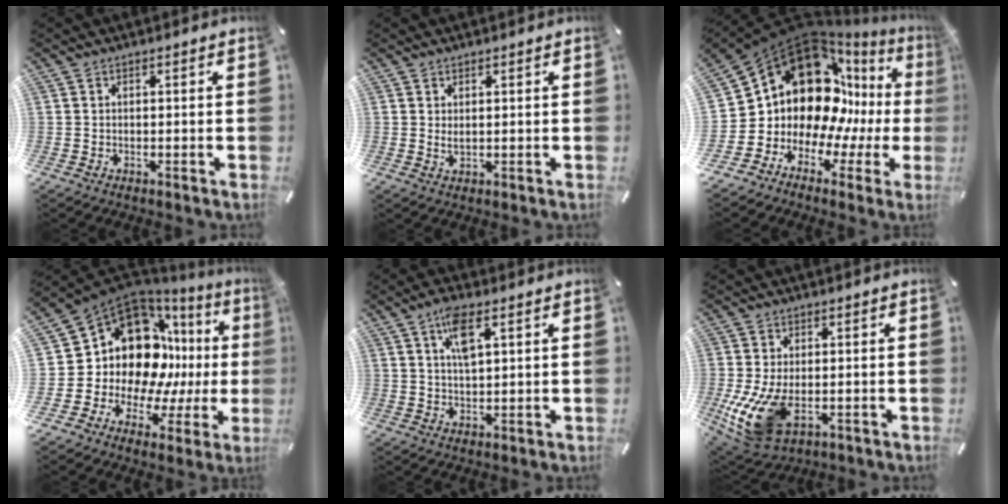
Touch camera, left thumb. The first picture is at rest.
{"total": 1.6, "force": [0.7, 0.6, 1.3], "torque": [-0.028, 0.000, 0.011]}
{"total": 17.5, "force": [6.6, 13.8, 8.4], "torque": [-0.140, -0.093, 0.129]}
{"total": 17.6, "force": [4.5, 13.8, 10.0], "torque": [-0.161, -0.065, 0.091]}
{"total": 6.6, "force": [3.1, 2.3, 5.3], "torque": [-0.105, 0.002, 0.053]}
{"total": 12.0, "force": [-2.2, 7.3, 9.3], "torque": [-0.197, -0.020, -0.036]}